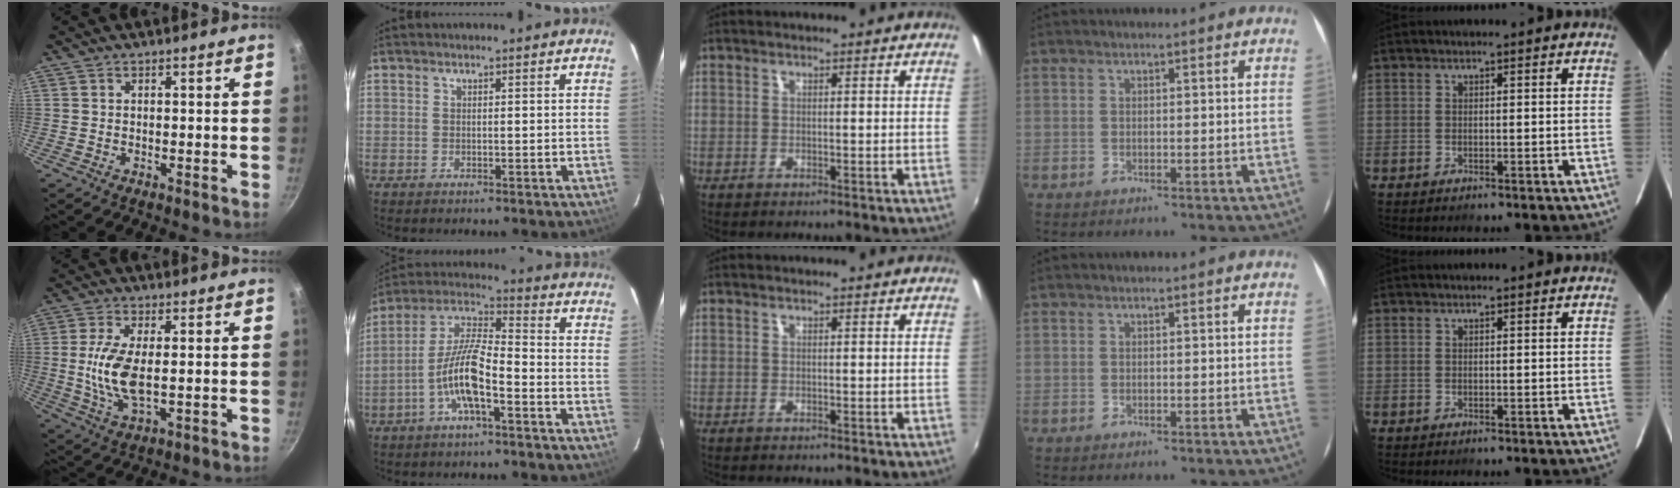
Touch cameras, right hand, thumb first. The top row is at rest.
{"thumb": {"total": 9.6, "force": [0.0, 4.1, 8.7], "torque": [-0.184, -0.006, -0.001]}, "index": {"total": 10.5, "force": [-4.6, 2.5, 9.1], "torque": [-0.194, 0.007, -0.091]}}